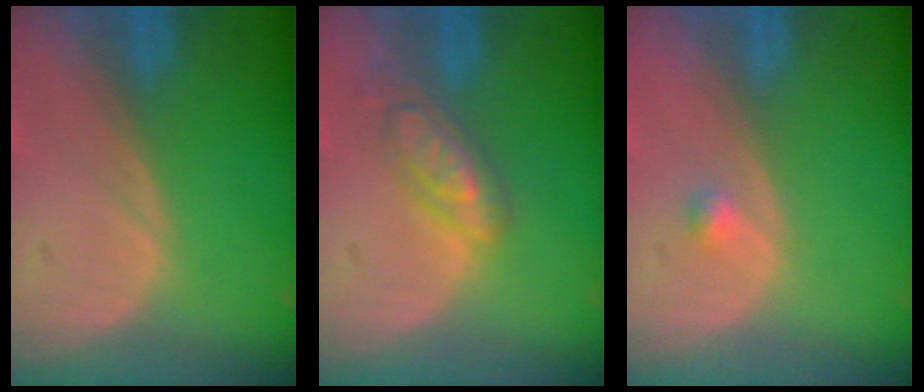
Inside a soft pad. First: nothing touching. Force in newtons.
{"total": 4.9, "press": 4.9, "slide": 0.1}
{"total": 1.0, "press": 1.0, "slide": 0.1}